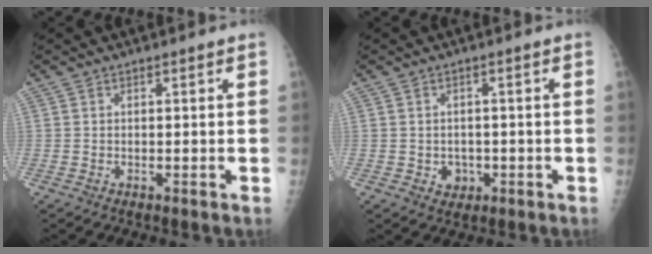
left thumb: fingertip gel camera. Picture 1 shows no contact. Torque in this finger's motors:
{"motor_torque": [-0.11, 0.04, 0.12, 0.03, 0.01]}